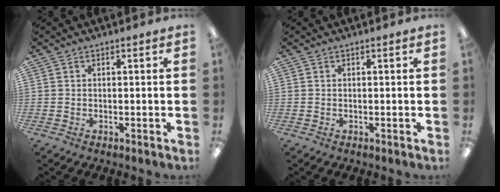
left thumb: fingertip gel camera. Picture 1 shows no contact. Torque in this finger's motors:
{"motor_torque": [0.00, 0.00, -0.11, 0.11, 0.00]}